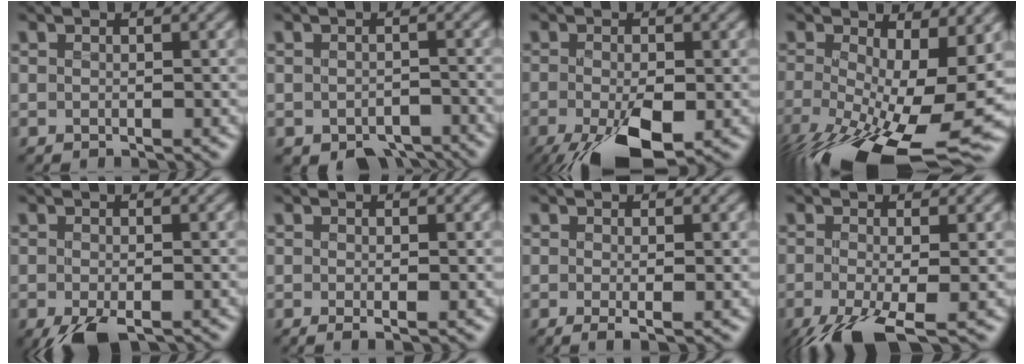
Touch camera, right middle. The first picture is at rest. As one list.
[{"total": 3.8, "force": [-2.7, 2.1, 1.5], "torque": [-0.022, -0.018, -0.038]}, {"total": 8.6, "force": [-4.1, 3.4, 6.7], "torque": [-0.131, -0.027, -0.064]}, {"total": 15.7, "force": [-5.3, 6.3, 13.4], "torque": [-0.235, -0.044, -0.074]}, {"total": 4.1, "force": [-2.6, 1.7, 2.7], "torque": [-0.051, -0.011, -0.041]}, {"total": 0.8, "force": [-0.2, 0.1, 0.7], "torque": [-0.012, -0.004, -0.005]}, {"total": 1.2, "force": [-0.3, 0.2, 1.2], "torque": [-0.020, -0.005, -0.006]}, {"total": 6.5, "force": [-3.5, 1.8, 5.2], "torque": [-0.112, -0.020, -0.063]}]